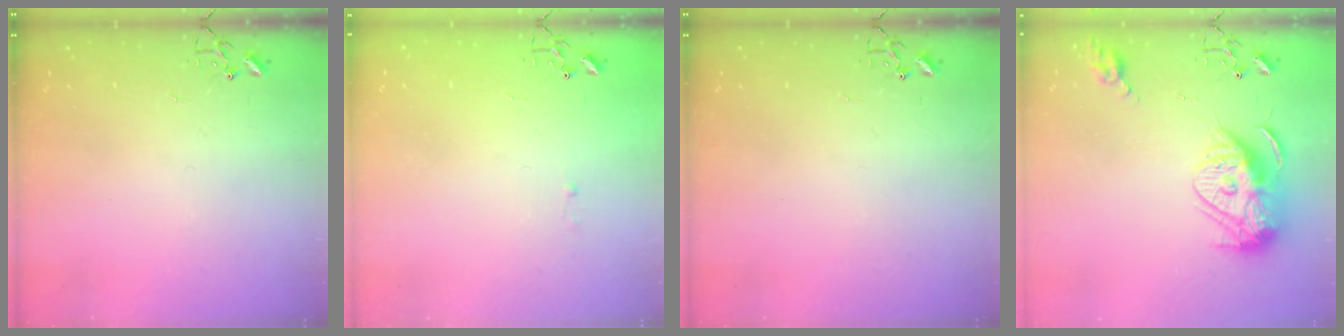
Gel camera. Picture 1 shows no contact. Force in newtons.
{"total": 1.8, "press": 1.8, "slide": 0.2}
{"total": 0.0}
{"total": 15.7, "press": 15.6, "slide": 1.9}